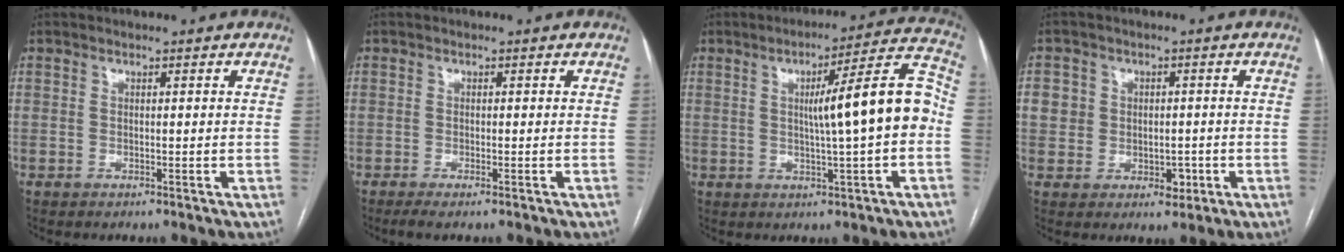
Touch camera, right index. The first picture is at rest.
{"total": 1.8, "force": [-1.1, 0.1, 1.3], "torque": [-0.027, -0.004, -0.023]}
{"total": 12.8, "force": [-0.1, 0.4, 12.8], "torque": [-0.177, 0.028, -0.005]}
{"total": 5.4, "force": [-0.4, 4.9, 2.3], "torque": [-0.015, 0.012, 0.001]}